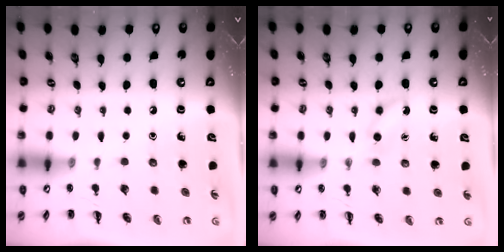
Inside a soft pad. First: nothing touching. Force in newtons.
{"total": 3.5, "press": 3.3, "slide": 1.2}